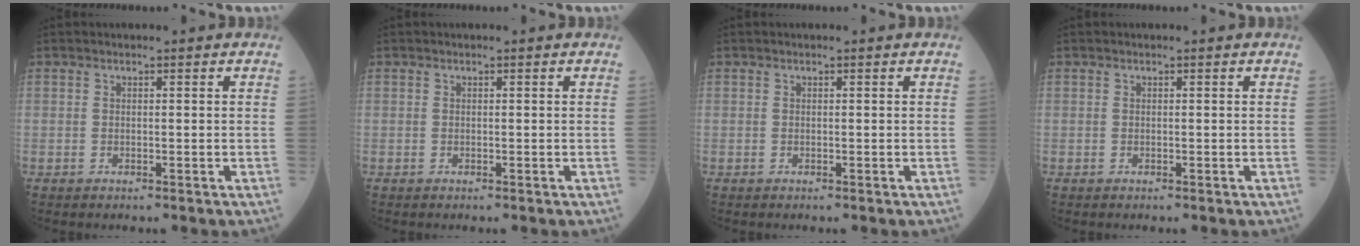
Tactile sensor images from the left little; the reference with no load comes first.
{"total": 0.0}
{"total": 0.0}
{"total": 0.0}